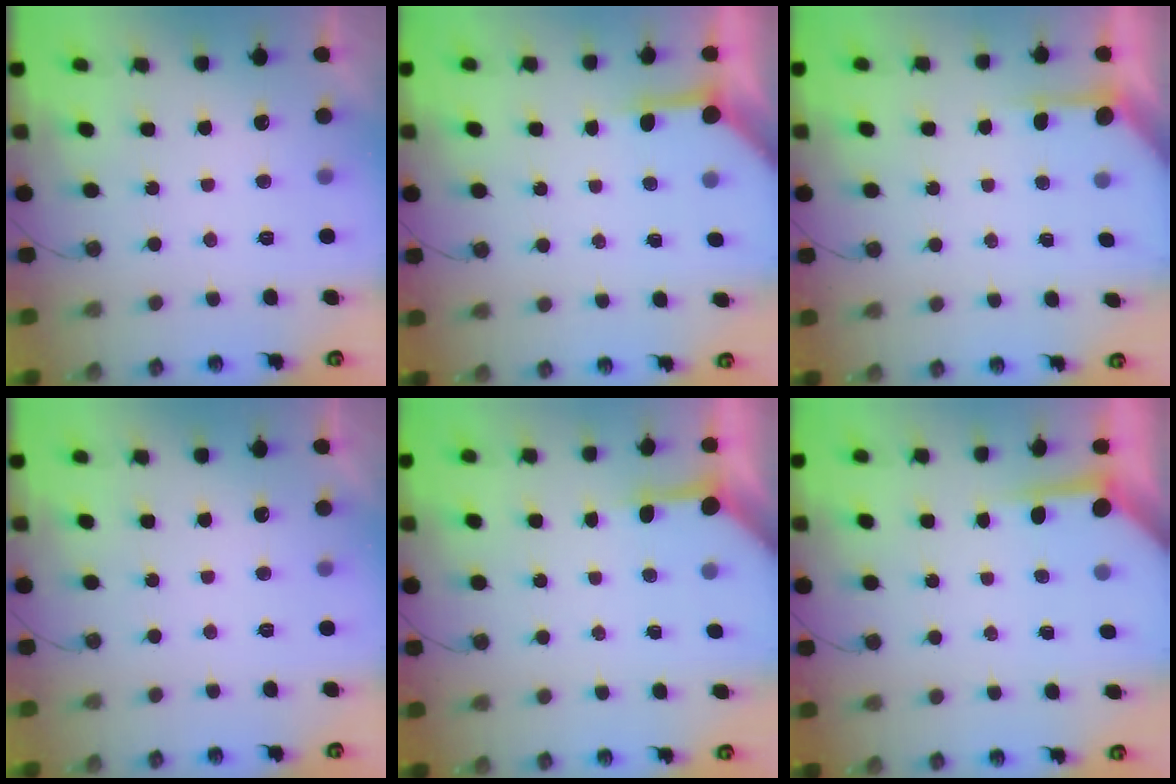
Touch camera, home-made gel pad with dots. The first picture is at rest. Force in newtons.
{"total": 3.8, "press": 3.7, "slide": 0.4}
{"total": 2.2, "press": 2.2, "slide": 0.3}
{"total": 0.0}
{"total": 3.3, "press": 3.3, "slide": 0.4}
{"total": 3.9, "press": 3.9, "slide": 0.3}